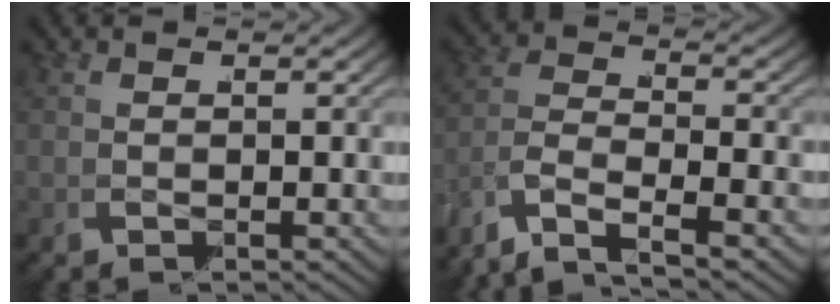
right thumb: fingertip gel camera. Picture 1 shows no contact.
{"total": 7.6, "force": [-4.1, 5.0, 4.0], "torque": [-0.095, -0.023, -0.071]}